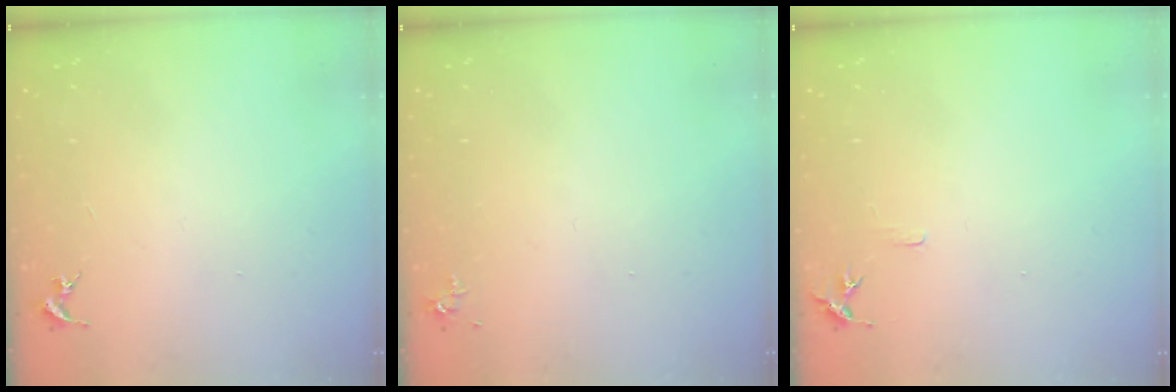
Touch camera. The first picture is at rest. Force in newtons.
{"total": 3.6, "press": 3.6, "slide": 0.5}
{"total": 5.0, "press": 4.9, "slide": 0.5}